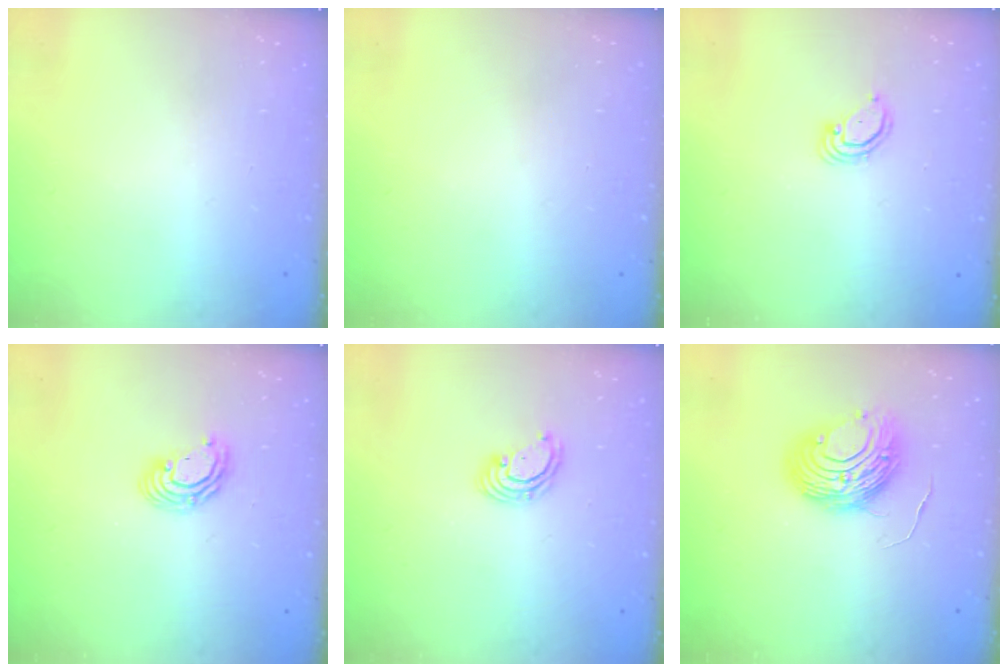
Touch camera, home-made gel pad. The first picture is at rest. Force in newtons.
{"total": 0.0}
{"total": 2.9, "press": 2.9, "slide": 0.3}
{"total": 6.2, "press": 6.2, "slide": 0.4}
{"total": 3.1, "press": 3.1, "slide": 0.1}
{"total": 9.7, "press": 9.7, "slide": 0.6}